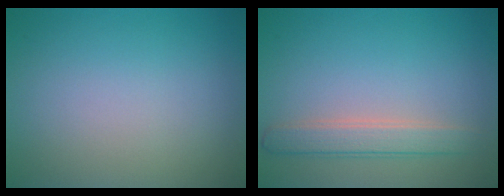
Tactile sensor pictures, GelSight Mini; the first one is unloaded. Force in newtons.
{"total": 2.6, "press": 2.6, "slide": 0.1}